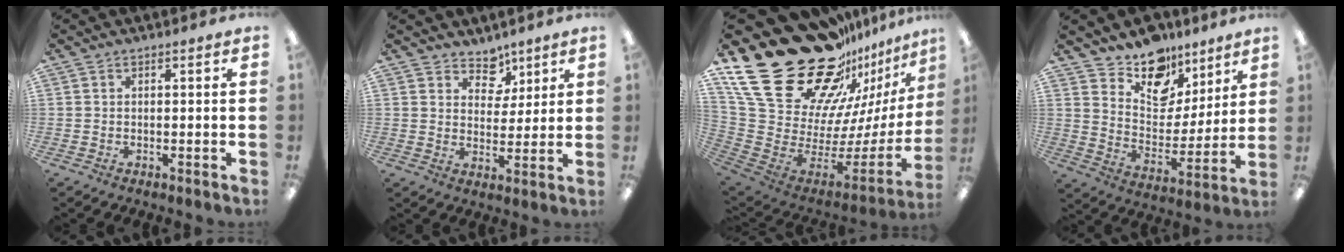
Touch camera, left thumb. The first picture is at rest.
{"total": 6.4, "force": [4.8, 4.1, 0.7], "torque": [-0.006, -0.033, 0.088]}
{"total": 33.7, "force": [21.8, 17.1, 19.2], "torque": [-0.299, -0.174, 0.449]}
{"total": 14.6, "force": [11.1, 8.5, 4.3], "torque": [-0.073, -0.086, 0.206]}